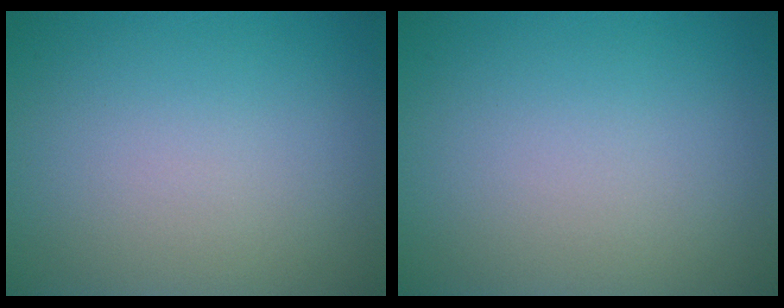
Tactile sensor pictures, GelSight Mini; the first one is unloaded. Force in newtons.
{"total": 0.0}